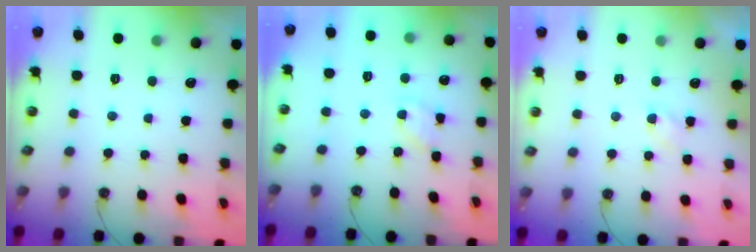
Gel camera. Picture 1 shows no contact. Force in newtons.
{"total": 2.9, "press": 2.9, "slide": 0.3}
{"total": 2.4, "press": 2.4, "slide": 0.3}